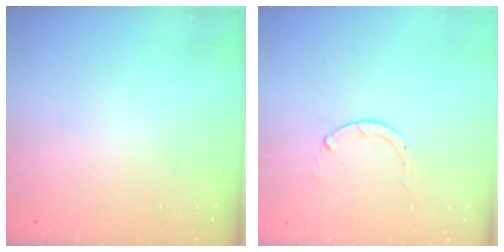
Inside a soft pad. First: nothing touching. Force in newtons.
{"total": 0.0}